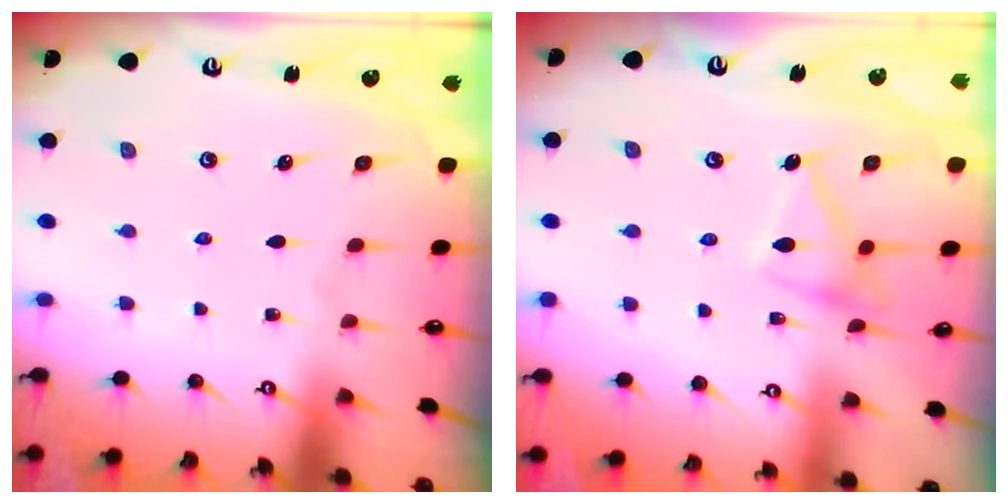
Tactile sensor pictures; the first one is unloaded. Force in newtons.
{"total": 13.9, "press": 13.9, "slide": 0.5}